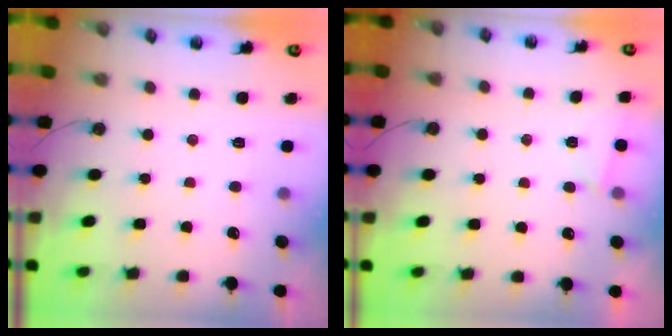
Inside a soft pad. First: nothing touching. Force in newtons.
{"total": 1.7, "press": 1.7, "slide": 0.3}